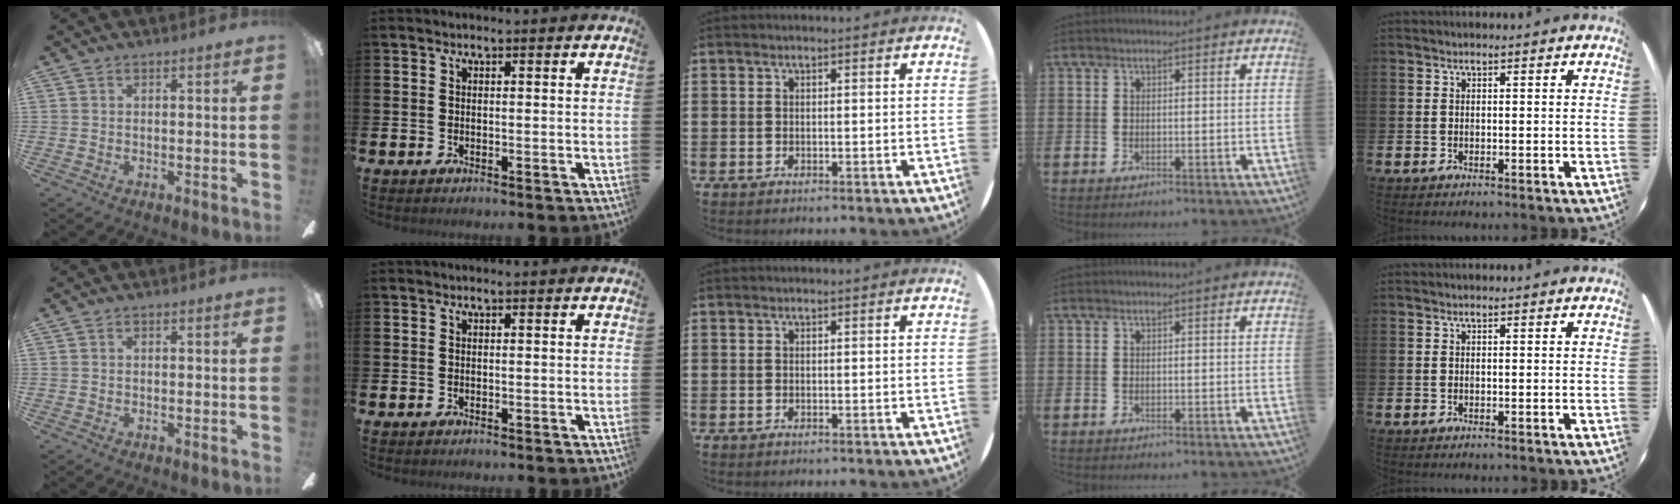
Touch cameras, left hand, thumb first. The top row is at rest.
{}